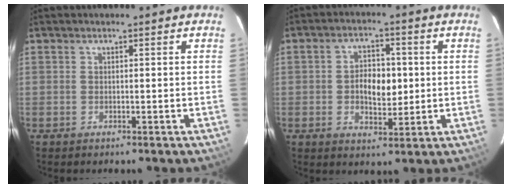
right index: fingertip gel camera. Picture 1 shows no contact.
{"total": 7.0, "force": [-0.1, 4.3, 5.5], "torque": [-0.100, 0.008, 0.000]}